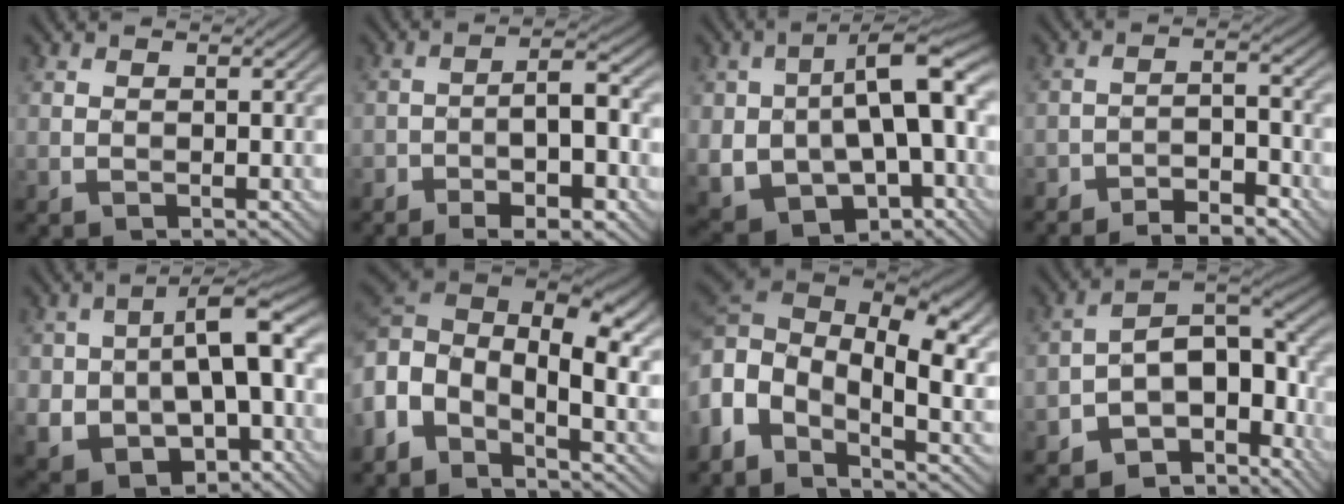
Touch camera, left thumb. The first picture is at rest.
{"total": 8.8, "force": [-4.3, 2.9, 7.1], "torque": [-0.107, 0.000, -0.065]}
{"total": 15.7, "force": [-2.3, 9.5, 12.2], "torque": [-0.220, -0.025, -0.023]}
{"total": 5.4, "force": [-4.7, 1.2, 2.5], "torque": [-0.037, 0.007, -0.084]}
{"total": 13.6, "force": [-2.1, 8.4, 10.5], "torque": [-0.176, -0.020, -0.023]}
{"total": 13.4, "force": [1.3, 7.6, 10.9], "torque": [-0.257, -0.001, 0.018]}
{"total": 15.1, "force": [1.5, 9.1, 12.0], "torque": [-0.279, -0.013, 0.038]}
{"total": 10.2, "force": [-4.9, 5.8, 6.9], "torque": [-0.096, -0.009, -0.091]}